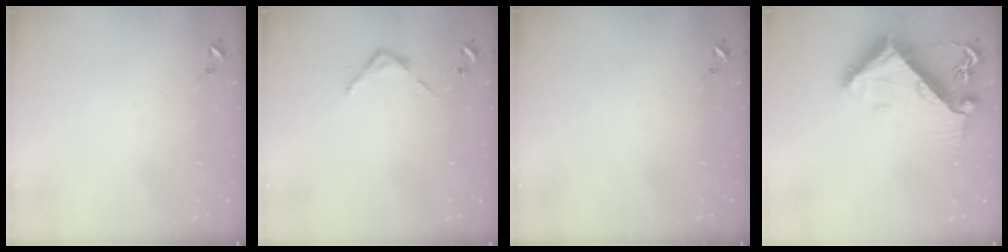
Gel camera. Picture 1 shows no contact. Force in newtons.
{"total": 3.7, "press": 3.7, "slide": 0.2}
{"total": 0.0}
{"total": 11.0, "press": 10.9, "slide": 1.4}